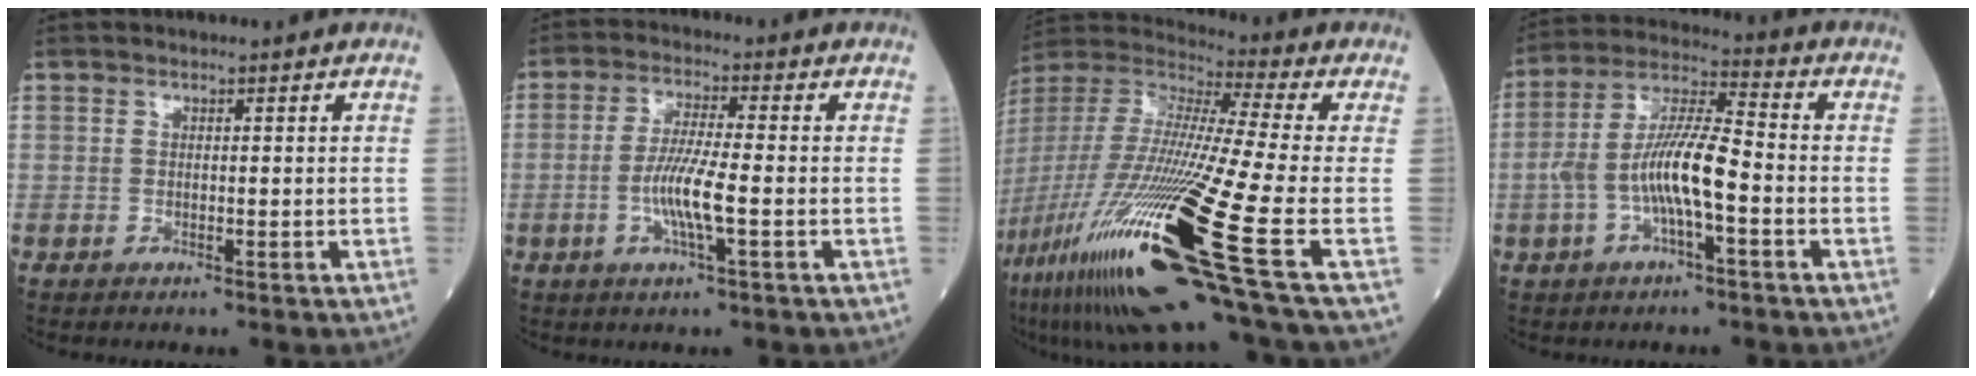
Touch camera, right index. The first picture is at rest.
{"total": 6.8, "force": [-1.7, 0.2, 6.6], "torque": [-0.133, -0.004, -0.035]}
{"total": 32.4, "force": [-14.8, 2.0, 28.8], "torque": [-0.603, -0.069, -0.283]}
{"total": 10.5, "force": [-2.5, 1.9, 10.0], "torque": [-0.204, 0.018, -0.050]}